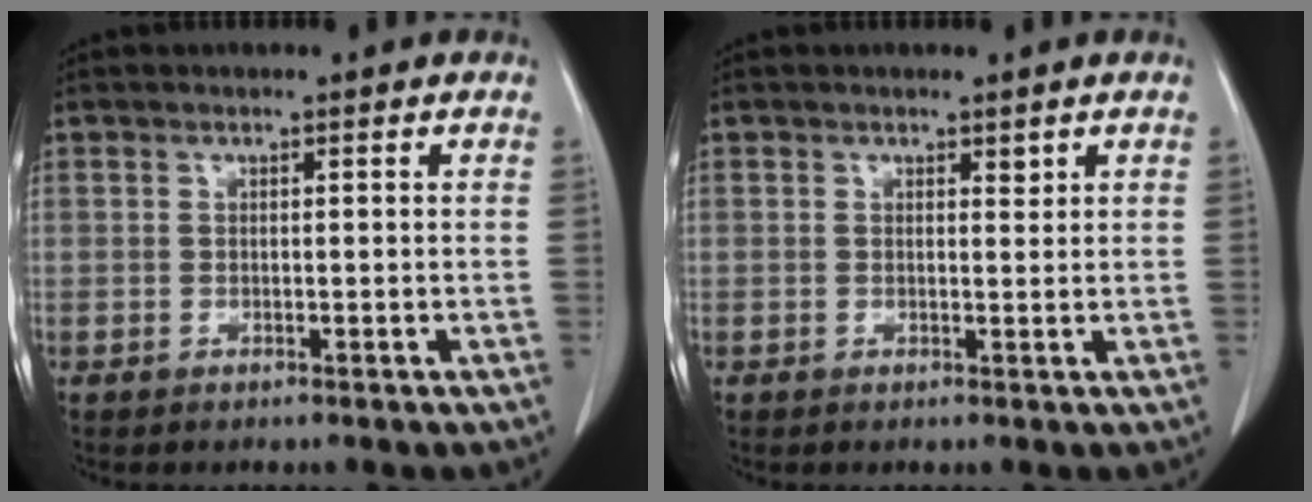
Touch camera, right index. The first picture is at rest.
{"total": 0.9, "force": [0.6, 0.3, 0.5], "torque": [-0.007, -0.005, 0.009]}